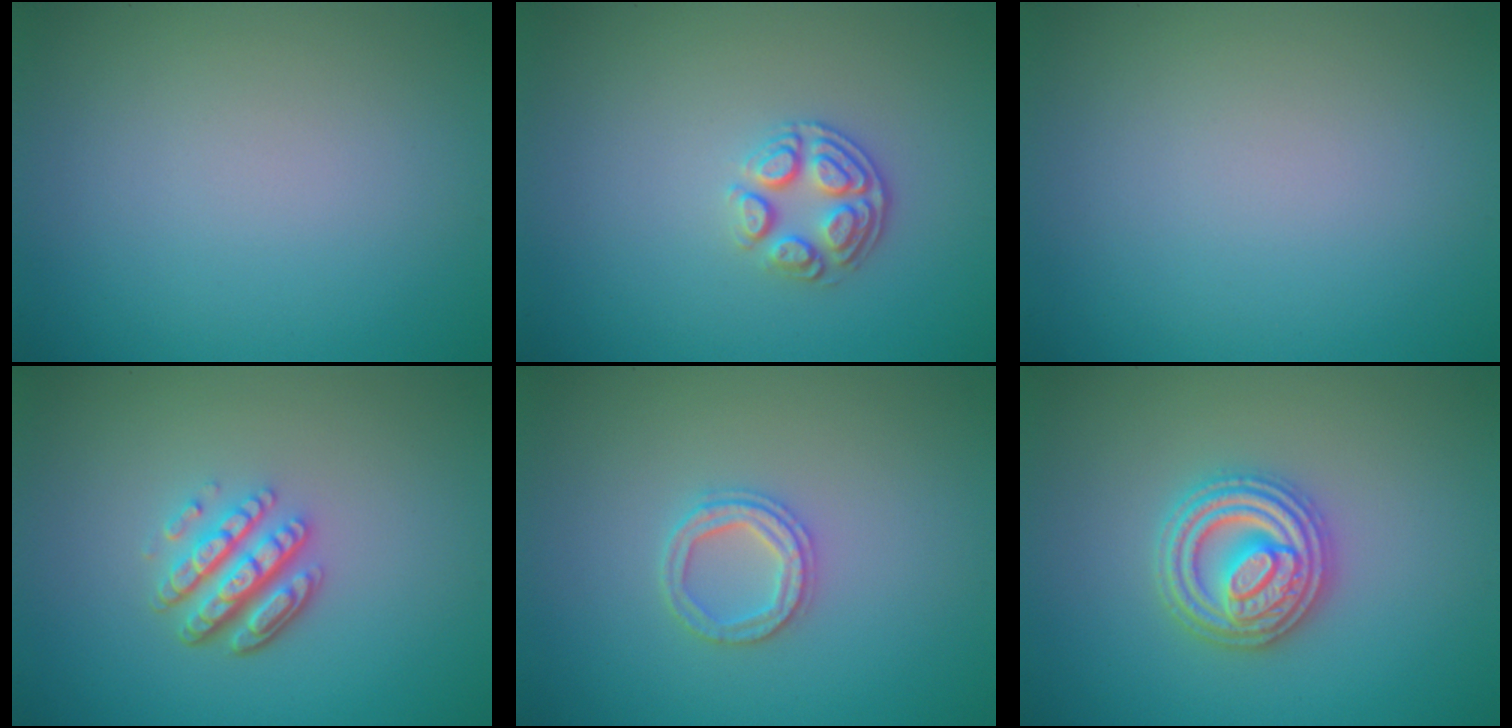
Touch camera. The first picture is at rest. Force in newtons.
{"total": 2.8, "press": 2.6, "slide": 1.2}
{"total": 0.0}
{"total": 4.4, "press": 3.3, "slide": 2.9}
{"total": 2.4, "press": 2.4, "slide": 0.4}
{"total": 4.5, "press": 4.5, "slide": 0.6}